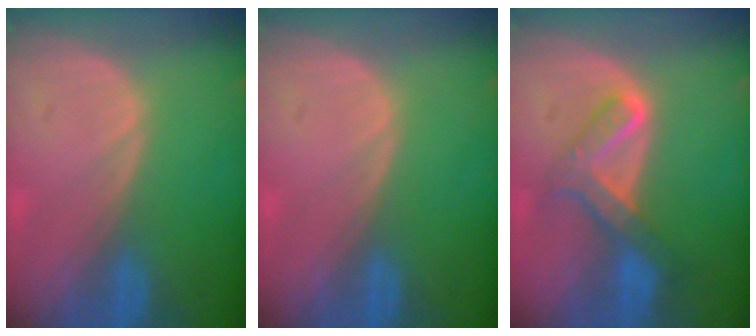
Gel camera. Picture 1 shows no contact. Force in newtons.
{"total": 0.0}
{"total": 6.4, "press": 6.0, "slide": 2.1}